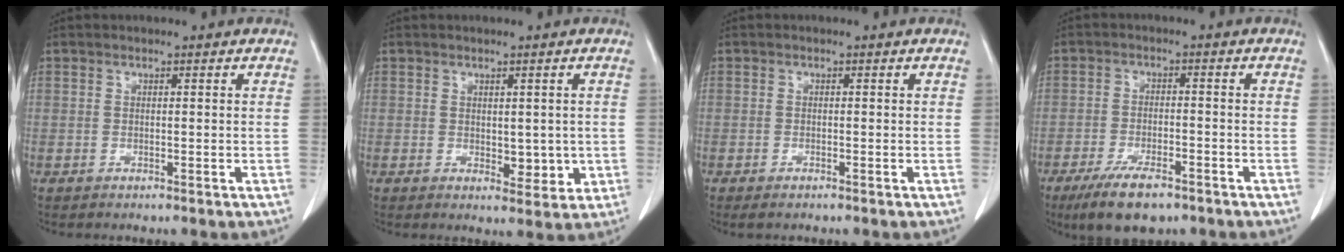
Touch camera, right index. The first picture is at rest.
{"total": 4.0, "force": [-0.1, 2.2, 3.3], "torque": [-0.035, -0.007, 0.007]}
{"total": 0.9, "force": [-0.6, 0.3, 0.6], "torque": [-0.010, -0.001, -0.006]}
{"total": 7.7, "force": [-5.4, 2.6, 4.9], "torque": [-0.089, -0.010, -0.089]}